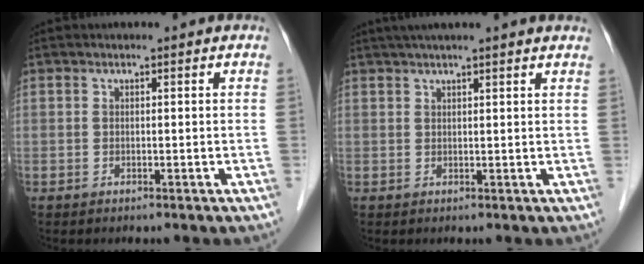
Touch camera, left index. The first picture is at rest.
{"total": 9.5, "force": [8.0, 0.0, 5.2], "torque": [-0.078, 0.035, 0.096]}